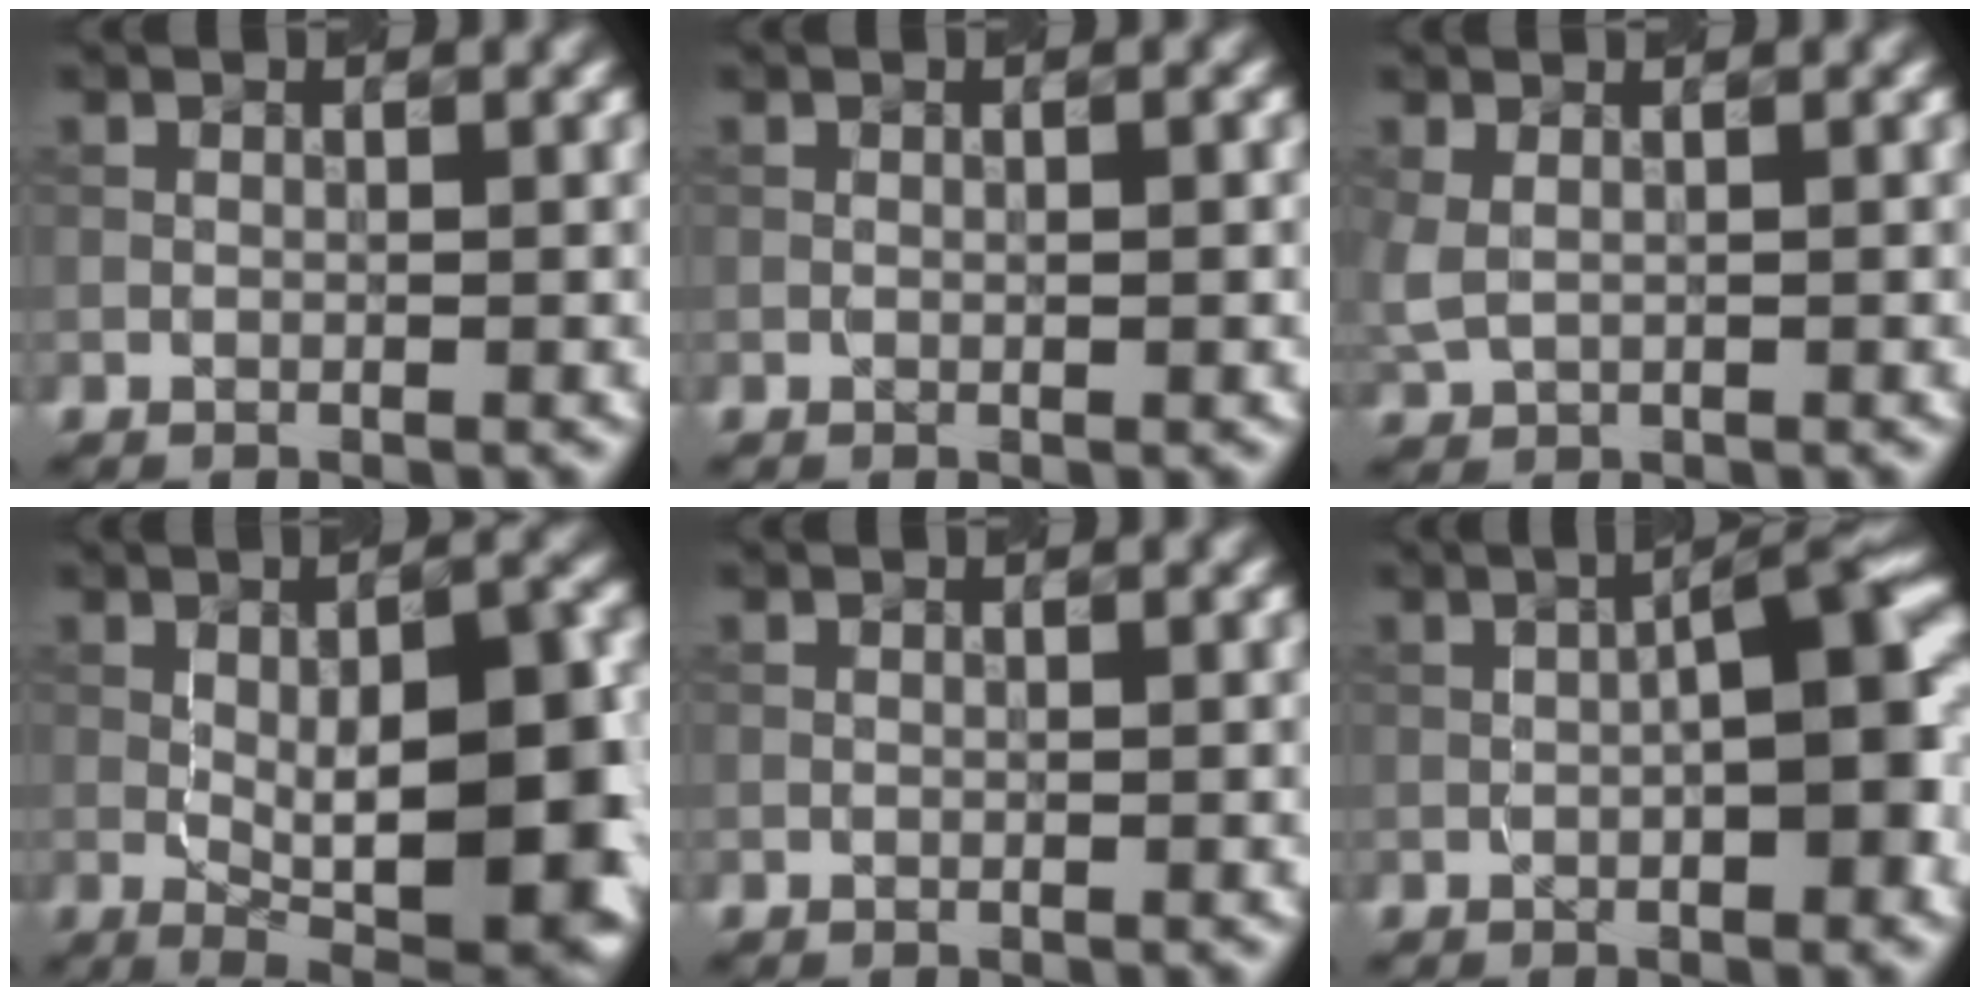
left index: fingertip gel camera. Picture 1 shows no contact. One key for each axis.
{"total": 0.7, "fx": 0.0, "fy": 0.1, "fz": 0.7, "tx": -0.011, "ty": 0.000, "tz": -0.001}
{"total": 1.6, "fx": 0.4, "fy": 1.1, "fz": 1.1, "tx": -0.030, "ty": -0.002, "tz": 0.015}
{"total": 10.5, "fx": -0.6, "fy": 3.4, "fz": 10.0, "tx": -0.133, "ty": -0.002, "tz": -0.007}
{"total": 0.0}
{"total": 6.3, "fx": -0.4, "fy": 1.5, "fz": 6.1, "tx": -0.080, "ty": 0.015, "tz": -0.006}